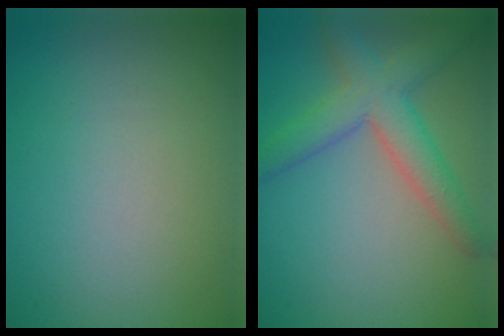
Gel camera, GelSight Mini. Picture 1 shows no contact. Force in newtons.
{"total": 5.1, "press": 5.1, "slide": 0.2}